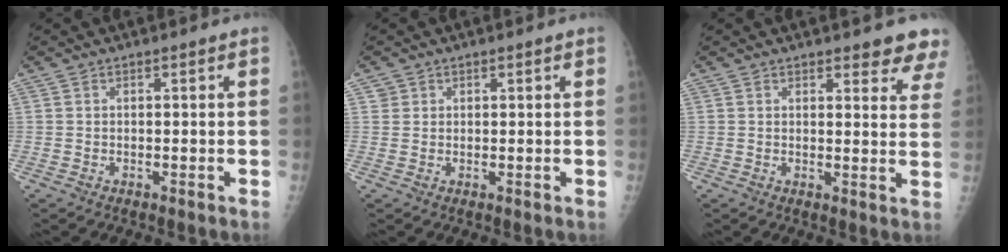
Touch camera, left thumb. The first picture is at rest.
{"total": 1.2, "force": [0.6, 1.0, 0.1], "torque": [0.013, -0.002, 0.006]}
{"total": 7.5, "force": [6.5, 2.2, 3.0], "torque": [0.004, -0.032, 0.056]}